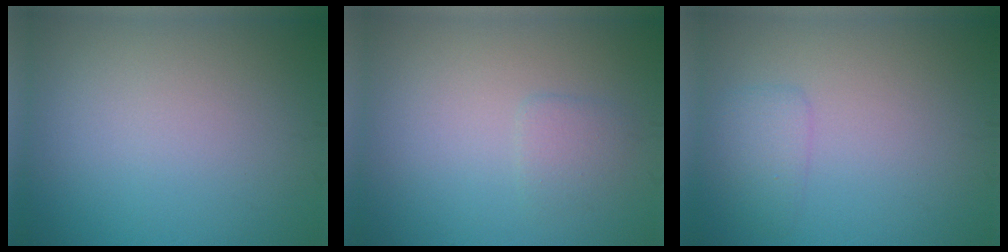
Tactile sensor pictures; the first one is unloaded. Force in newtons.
{"total": 1.4, "press": 1.3, "slide": 0.3}
{"total": 1.7, "press": 1.7, "slide": 0.1}